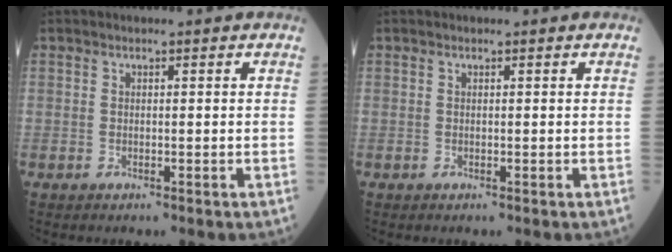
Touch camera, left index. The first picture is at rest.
{"total": 0.0}